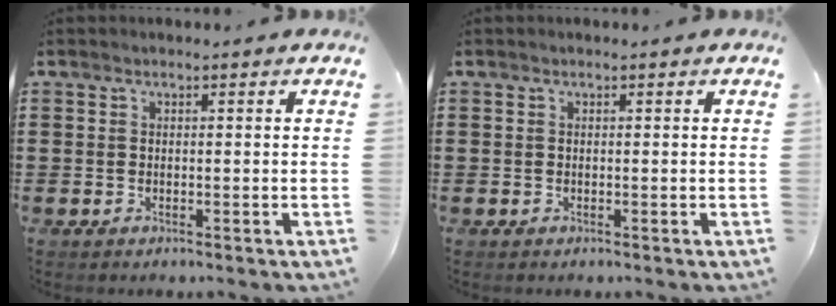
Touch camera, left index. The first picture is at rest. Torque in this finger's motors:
{"motor_torque": [-0.01, -0.01, 0.00, 0.00]}